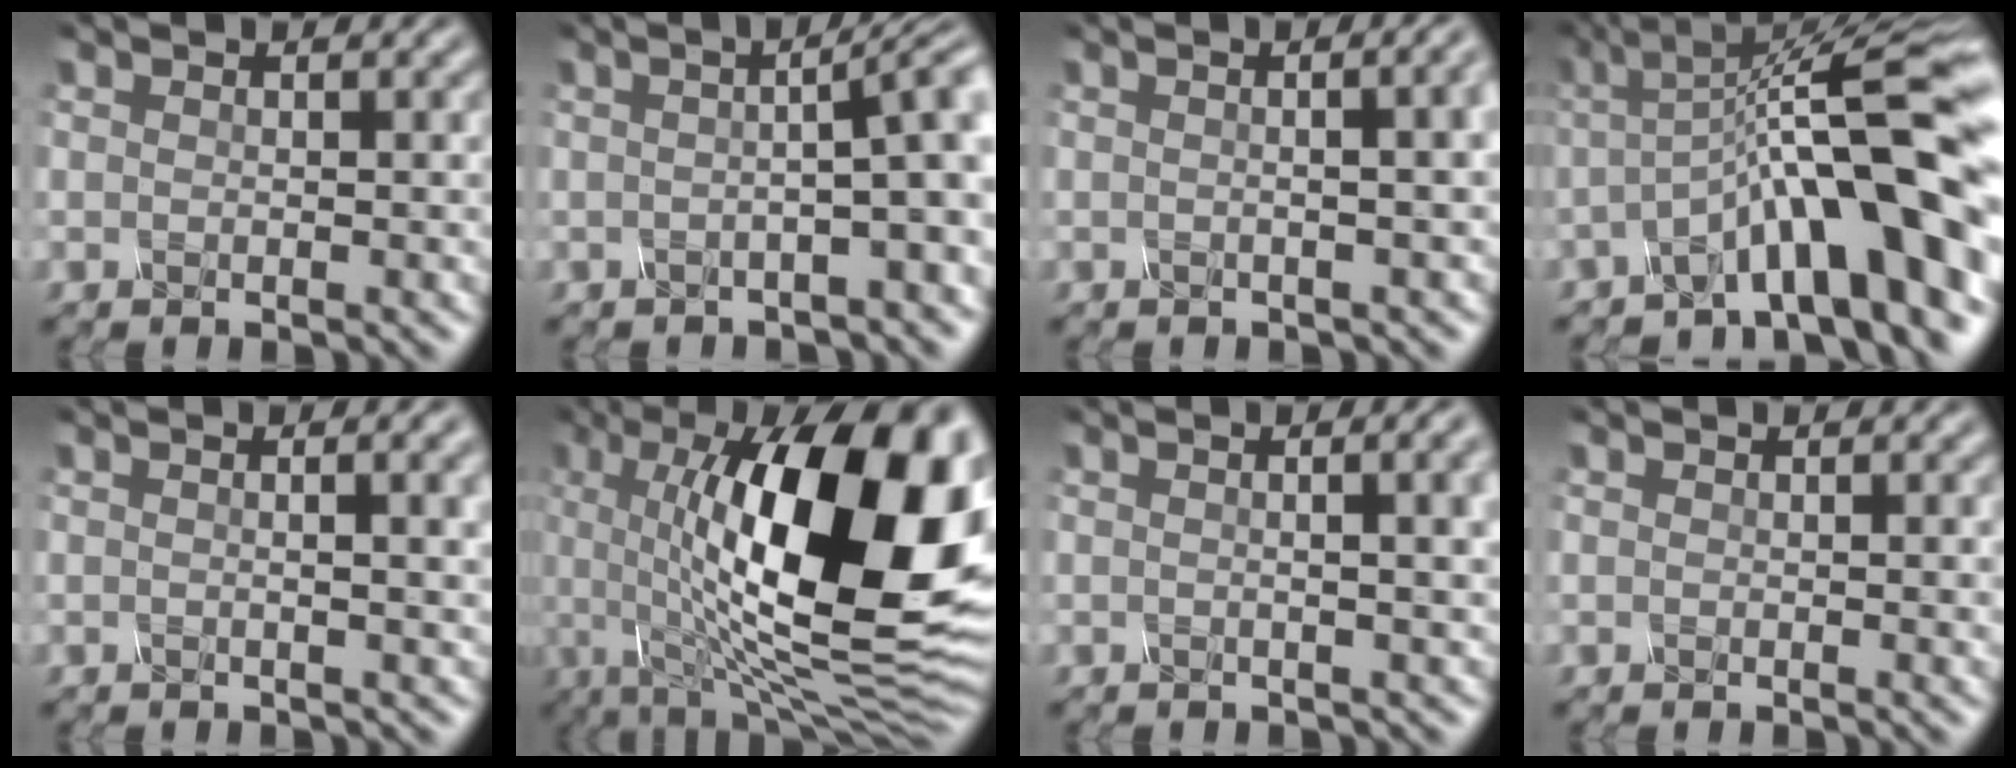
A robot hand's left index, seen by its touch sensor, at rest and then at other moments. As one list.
[{"total": 6.8, "force": [0.1, 1.8, 6.6], "torque": [-0.064, 0.018, -0.001]}, {"total": 8.2, "force": [1.5, 4.3, 6.8], "torque": [-0.016, 0.051, -0.028]}, {"total": 12.0, "force": [-3.3, 2.6, 11.2], "torque": [-0.155, 0.026, -0.053]}, {"total": 5.9, "force": [1.1, 2.6, 5.2], "torque": [-0.037, 0.031, -0.016]}, {"total": 19.2, "force": [2.8, 7.1, 17.6], "torque": [-0.244, 0.015, 0.039]}, {"total": 7.5, "force": [1.5, 3.6, 6.4], "torque": [-0.026, 0.043, -0.021]}, {"total": 0.7, "force": [0.0, 0.2, 0.6], "torque": [-0.005, 0.002, -0.001]}]